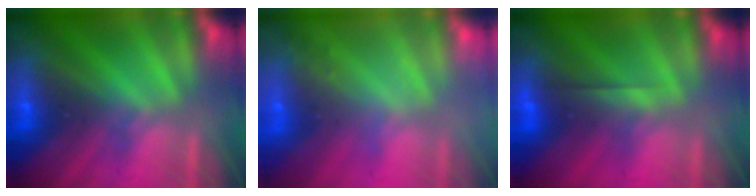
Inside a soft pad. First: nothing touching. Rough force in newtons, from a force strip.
{"total": 2.3}
{"total": 2.6}